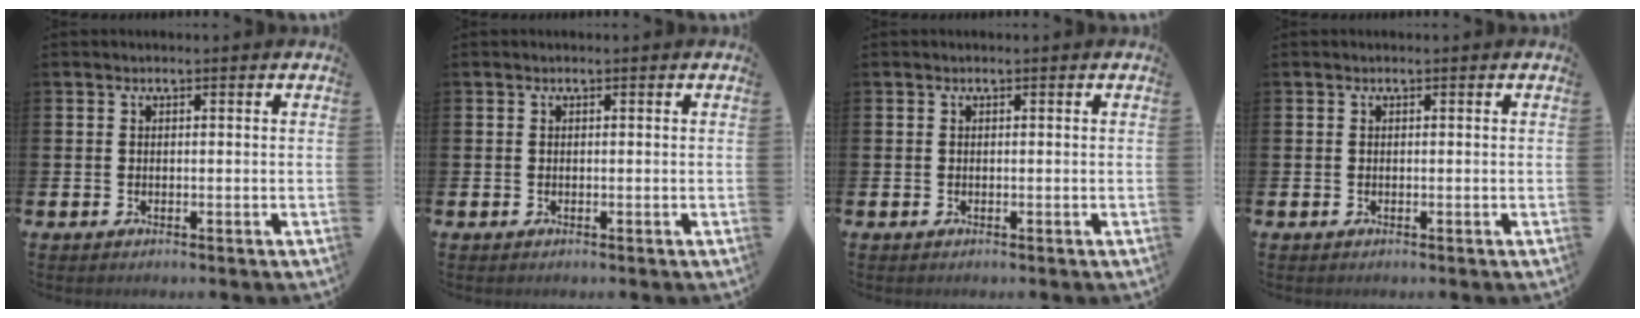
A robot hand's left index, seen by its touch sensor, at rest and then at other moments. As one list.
[{"total": 0.0}, {"total": 0.0}, {"total": 0.0}]